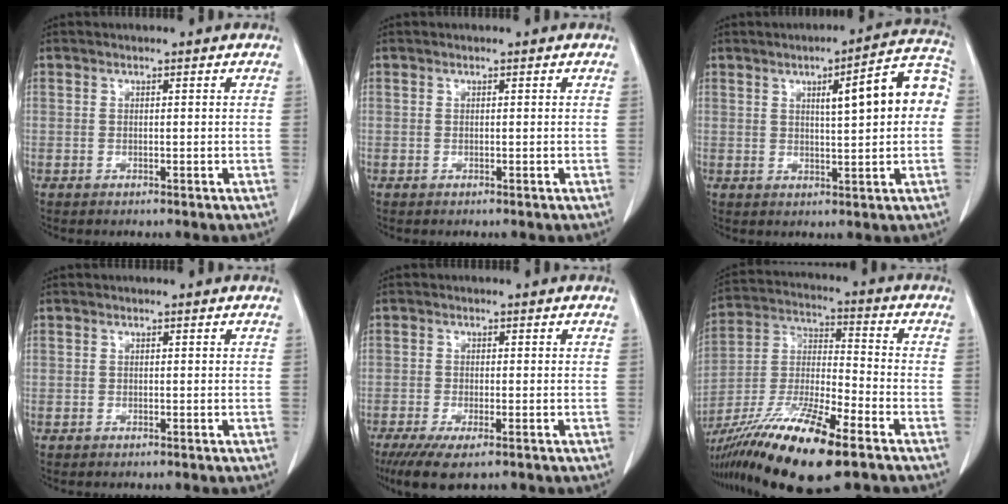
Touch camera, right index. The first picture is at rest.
{"total": 0.0}
{"total": 10.4, "force": [1.7, 1.4, 10.2], "torque": [-0.133, 0.027, 0.021]}
{"total": 0.0}
{"total": 6.2, "force": [-4.1, 1.4, 4.4], "torque": [-0.076, -0.018, -0.065]}
{"total": 19.7, "force": [-12.5, 2.8, 15.0], "torque": [-0.302, -0.036, -0.223]}